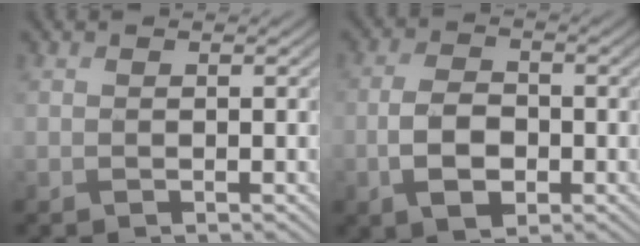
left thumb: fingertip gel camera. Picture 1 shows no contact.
{"total": 4.5, "force": [-2.1, 2.7, 2.9], "torque": [-0.064, -0.004, -0.033]}